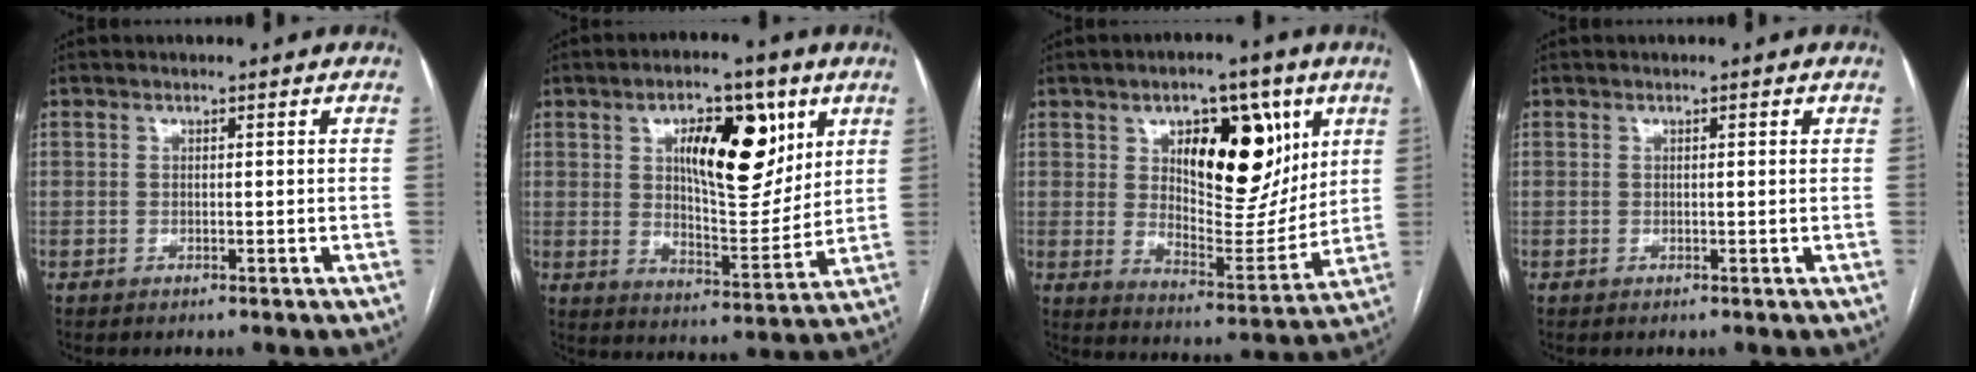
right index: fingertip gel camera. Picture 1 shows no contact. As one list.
[{"total": 14.1, "force": [5.6, 5.4, 11.8], "torque": [-0.178, 0.007, 0.096]}, {"total": 16.2, "force": [6.3, 7.2, 13.1], "torque": [-0.182, 0.003, 0.108]}, {"total": 0.6, "force": [0.3, 0.0, 0.5], "torque": [-0.009, 0.001, 0.002]}]